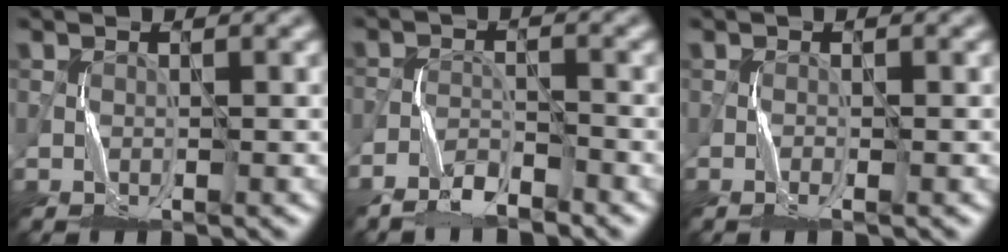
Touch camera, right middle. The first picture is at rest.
{"total": 3.5, "force": [-3.2, 1.1, 1.1], "torque": [-0.023, -0.001, -0.064]}
{"total": 0.9, "force": [-0.5, 0.0, 0.8], "torque": [-0.015, 0.000, -0.010]}